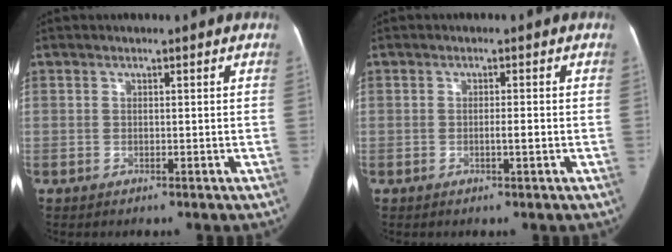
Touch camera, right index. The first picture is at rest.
{"total": 1.7, "force": [-0.4, -0.1, 1.6], "torque": [-0.030, -0.001, -0.009]}